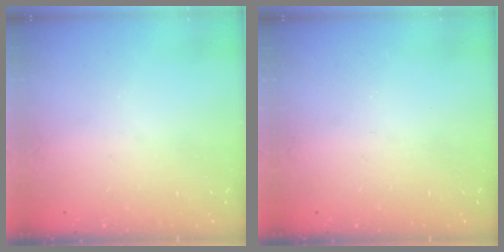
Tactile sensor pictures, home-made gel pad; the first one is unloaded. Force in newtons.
{"total": 0.0}